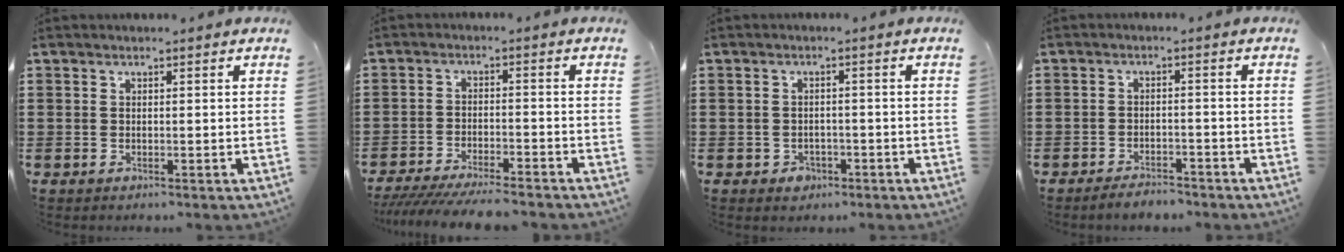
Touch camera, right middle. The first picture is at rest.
{"total": 5.6, "force": [-5.3, 0.2, 1.9], "torque": [-0.034, -0.009, -0.100]}
{"total": 1.6, "force": [-1.0, 1.1, 0.4], "torque": [-0.014, -0.001, -0.024]}
{"total": 2.6, "force": [-2.6, 0.4, 0.1], "torque": [-0.008, 0.000, -0.053]}